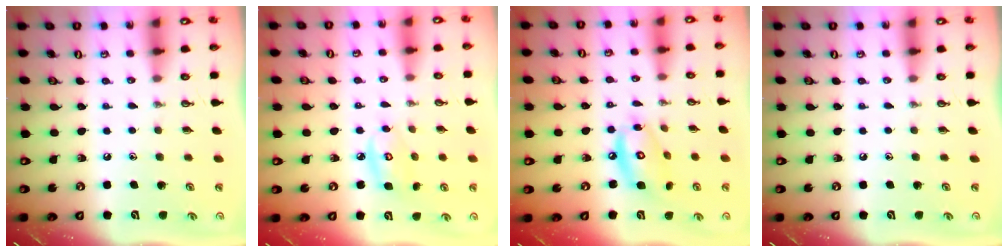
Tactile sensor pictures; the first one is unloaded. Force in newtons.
{"total": 5.9, "press": 5.9, "slide": 0.2}
{"total": 11.8, "press": 11.8, "slide": 1.0}
{"total": 0.0}